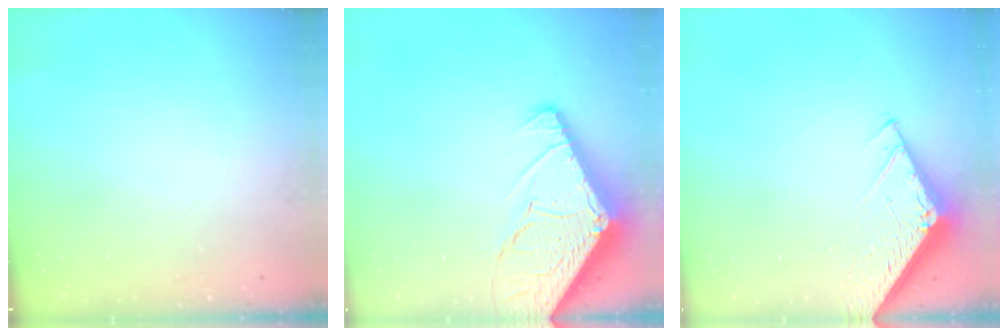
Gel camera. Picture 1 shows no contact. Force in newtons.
{"total": 15.4, "press": 15.3, "slide": 1.6}
{"total": 5.0, "press": 4.9, "slide": 0.5}